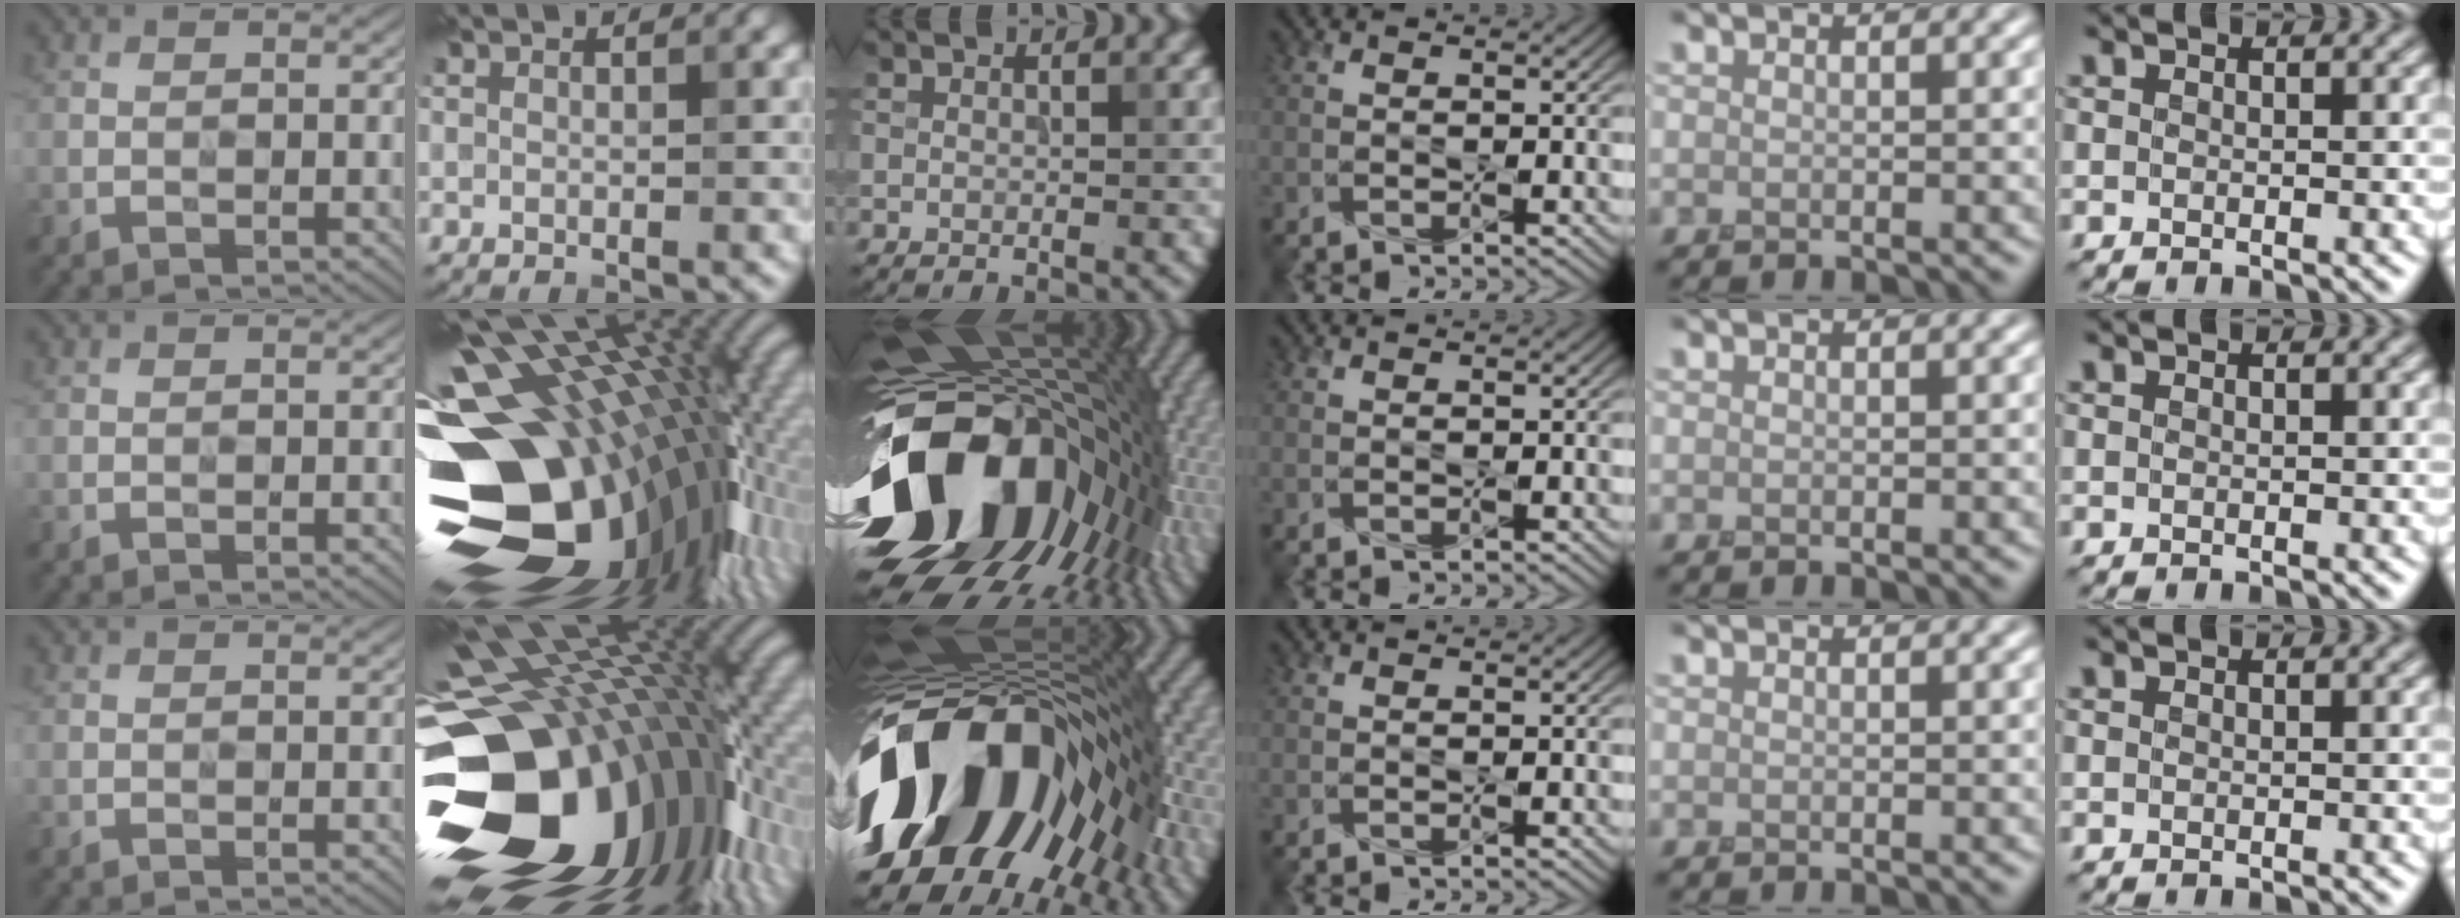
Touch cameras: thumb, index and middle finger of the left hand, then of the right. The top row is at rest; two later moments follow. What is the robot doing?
{"motion": "press", "object": "button"}